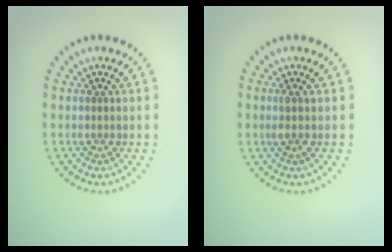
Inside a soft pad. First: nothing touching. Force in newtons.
{"total": 1.0, "press": 0.8, "slide": 0.6}